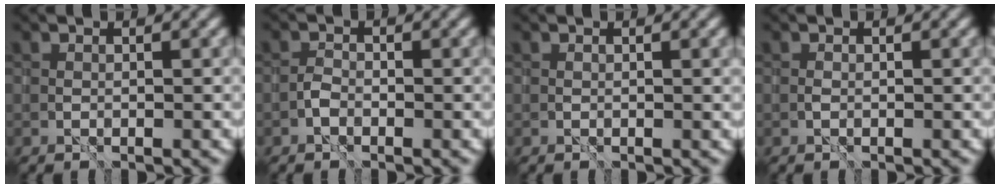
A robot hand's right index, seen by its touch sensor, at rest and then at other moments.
{"total": 0.5, "force": [-0.4, 0.4, 0.1], "torque": [-0.001, 0.003, -0.012]}
{"total": 0.8, "force": [0.3, 0.2, 0.7], "torque": [-0.010, -0.003, 0.006]}
{"total": 0.0}